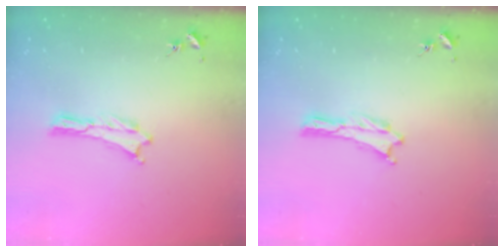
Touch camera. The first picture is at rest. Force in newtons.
{"total": 0.0}